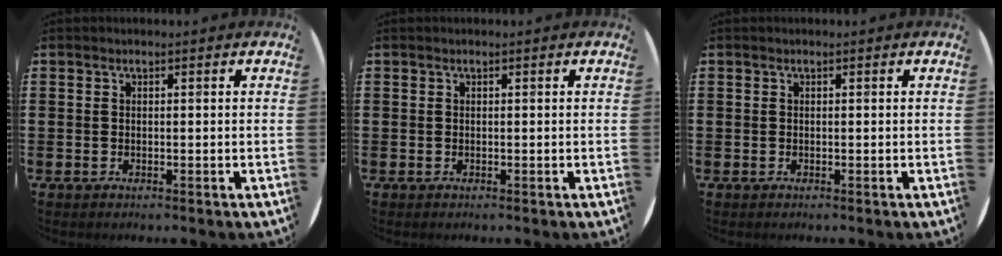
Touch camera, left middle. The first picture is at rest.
{"total": 0.0}
{"total": 0.0}